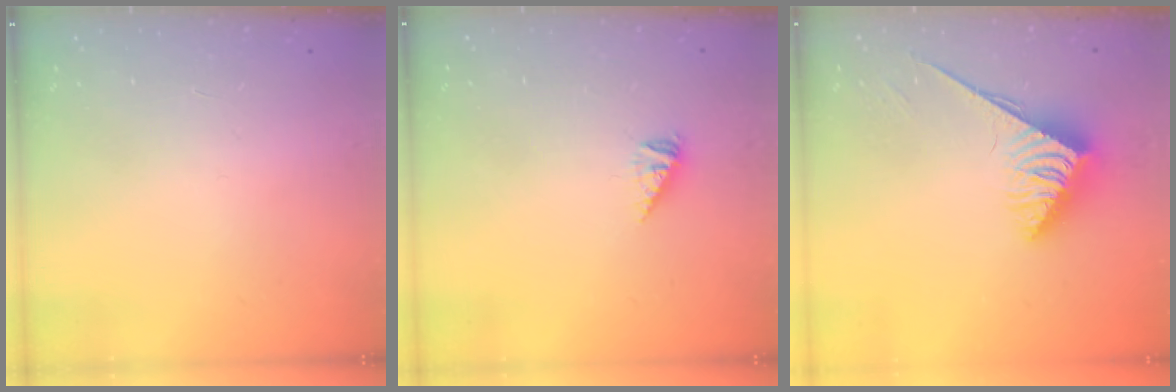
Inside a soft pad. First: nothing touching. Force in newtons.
{"total": 3.2, "press": 3.2, "slide": 0.2}
{"total": 3.7, "press": 3.7, "slide": 0.6}